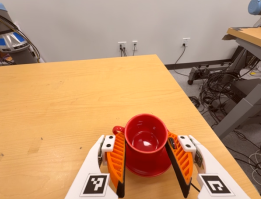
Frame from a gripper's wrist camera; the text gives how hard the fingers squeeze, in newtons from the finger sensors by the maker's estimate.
{"total": 3.2, "left": 2.8, "right": 3.6}